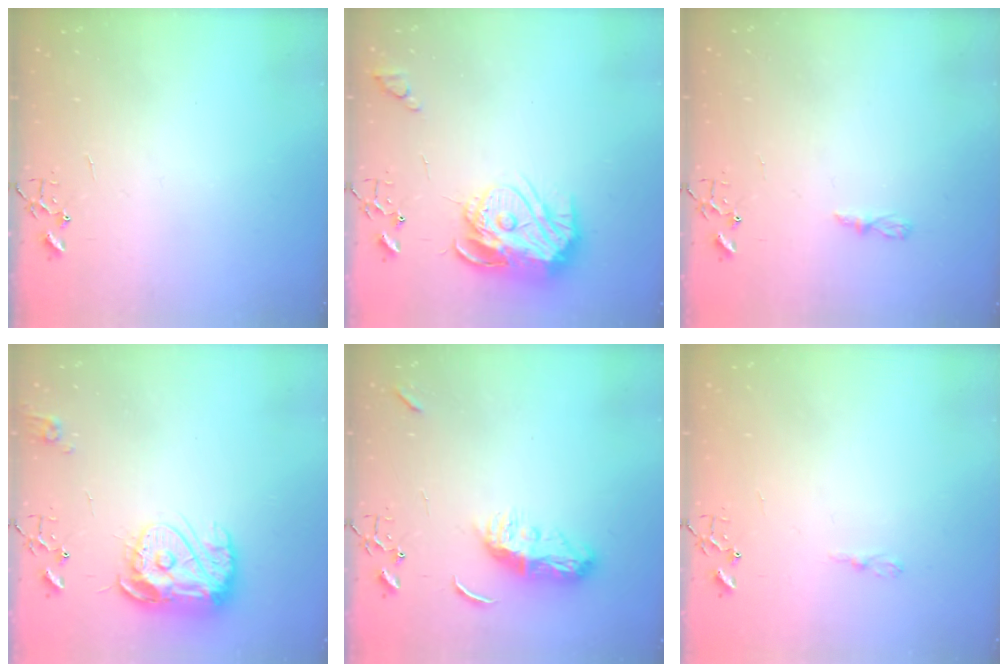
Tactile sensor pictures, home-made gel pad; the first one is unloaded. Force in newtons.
{"total": 16.3, "press": 16.2, "slide": 1.6}
{"total": 4.4, "press": 4.4, "slide": 0.6}
{"total": 15.4, "press": 15.3, "slide": 1.3}
{"total": 9.1, "press": 9.1, "slide": 0.8}
{"total": 3.6, "press": 3.6, "slide": 0.4}